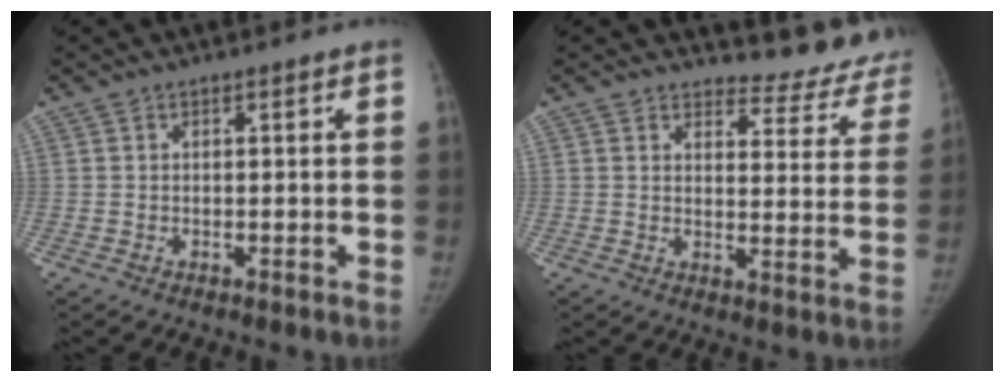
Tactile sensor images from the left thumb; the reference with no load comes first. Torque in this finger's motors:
{"motor_torque": [-0.02, -0.21, 0.15, -0.11, -0.04]}